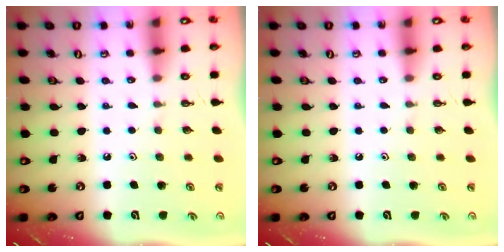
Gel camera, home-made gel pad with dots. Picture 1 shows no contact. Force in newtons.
{"total": 0.0}